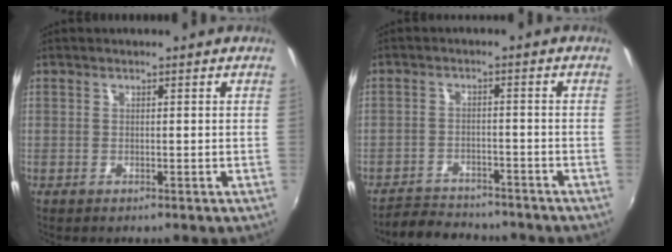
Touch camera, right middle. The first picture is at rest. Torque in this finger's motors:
{"motor_torque": [-0.12, 0.01, -0.06, 0.00]}